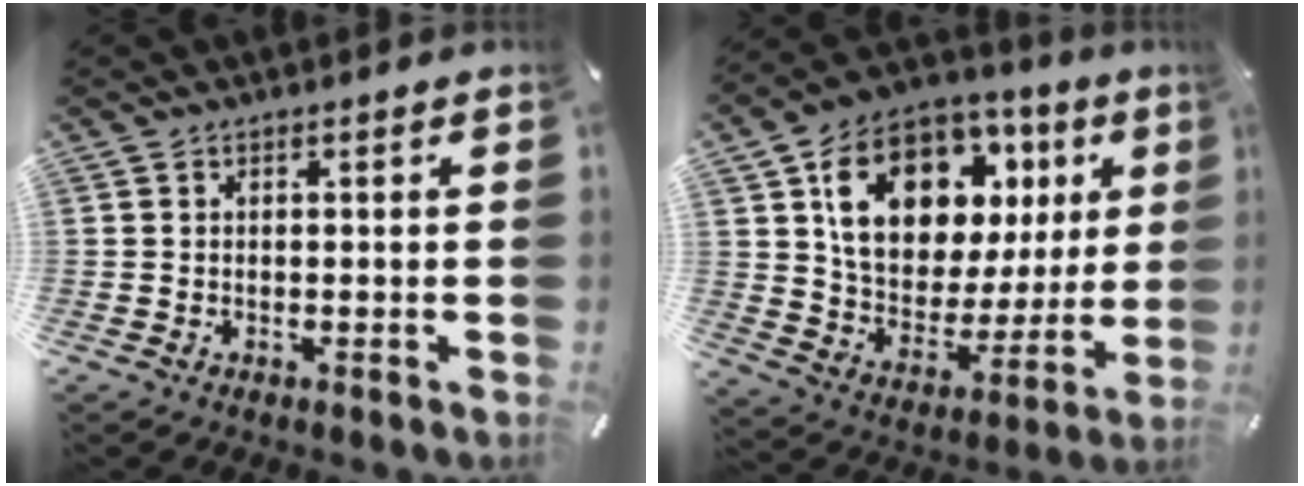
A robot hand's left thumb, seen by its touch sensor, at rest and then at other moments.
{"total": 17.9, "force": [8.9, 12.6, 9.1], "torque": [-0.154, -0.043, 0.163]}